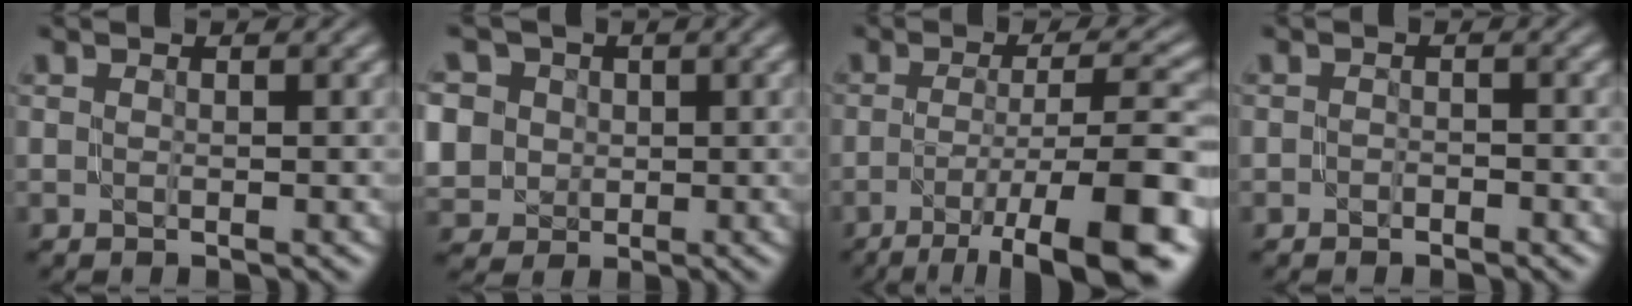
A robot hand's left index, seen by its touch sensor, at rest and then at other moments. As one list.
[{"total": 7.6, "force": [2.0, 6.6, 3.2], "torque": [-0.079, 0.021, 0.020]}, {"total": 12.1, "force": [-5.5, 3.0, 10.3], "torque": [-0.159, -0.009, -0.084]}, {"total": 0.9, "force": [-0.6, 0.5, 0.5], "torque": [-0.007, -0.001, -0.012]}]